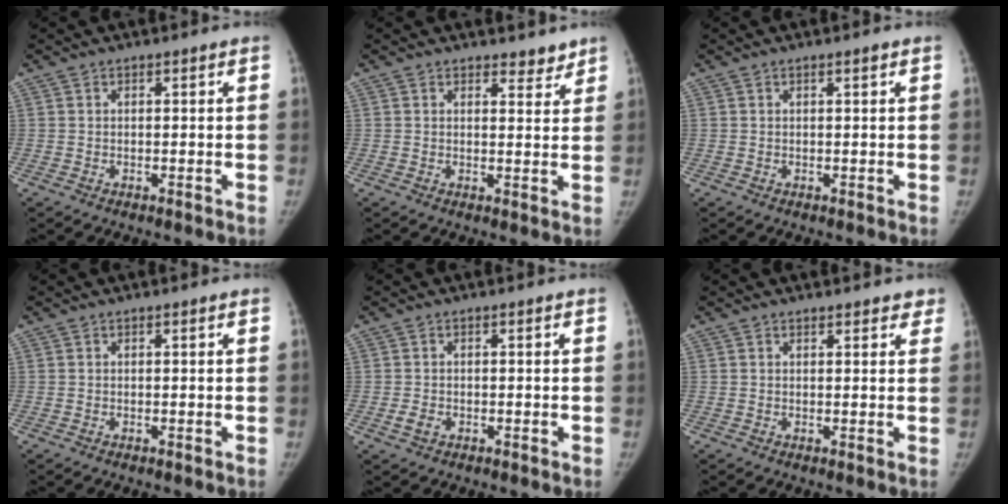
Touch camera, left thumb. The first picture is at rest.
{"total": 2.9, "force": [2.5, 1.2, 0.6], "torque": [0.012, -0.018, 0.032]}
{"total": 0.5, "force": [0.3, 0.0, 0.4], "torque": [-0.005, 0.002, 0.005]}
{"total": 0.0}
{"total": 1.9, "force": [-0.7, 1.4, 1.1], "torque": [-0.017, 0.004, -0.010]}
{"total": 3.3, "force": [2.8, 1.3, 1.1], "torque": [0.017, -0.005, 0.024]}